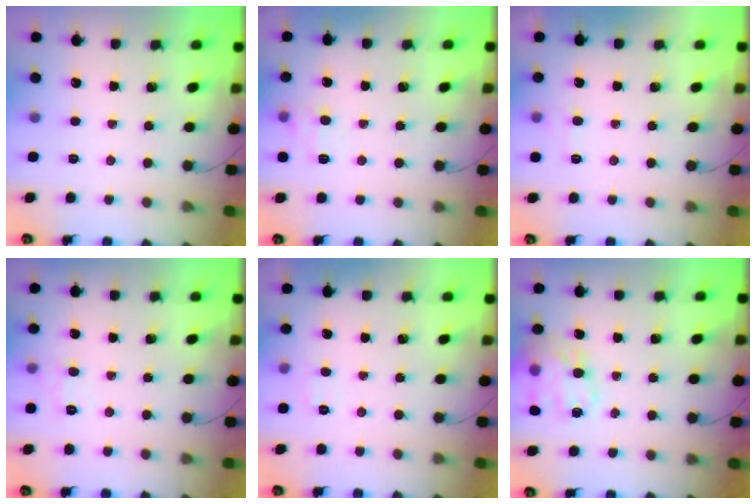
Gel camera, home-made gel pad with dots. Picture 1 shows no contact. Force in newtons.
{"total": 7.7, "press": 7.5, "slide": 1.9}
{"total": 5.6, "press": 5.3, "slide": 1.7}
{"total": 4.8, "press": 4.5, "slide": 1.4}
{"total": 2.9, "press": 2.5, "slide": 1.4}
{"total": 18.1, "press": 17.8, "slide": 2.8}